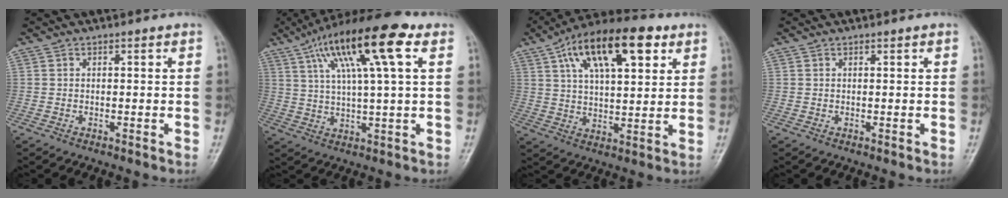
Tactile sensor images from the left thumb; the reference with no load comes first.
{"total": 17.1, "force": [6.9, 3.7, 15.2], "torque": [-0.264, 0.007, 0.113]}
{"total": 17.9, "force": [8.1, 7.7, 14.0], "torque": [-0.211, -0.005, 0.133]}
{"total": 0.0}